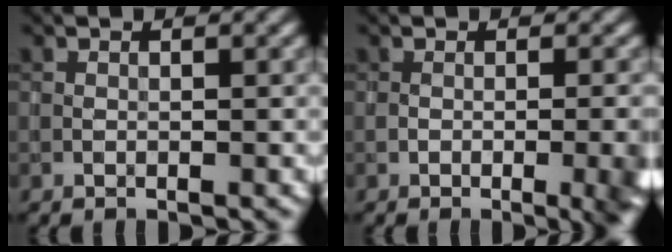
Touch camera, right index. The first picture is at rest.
{"total": 6.5, "force": [-1.5, 2.6, 5.7], "torque": [-0.047, -0.005, -0.010]}